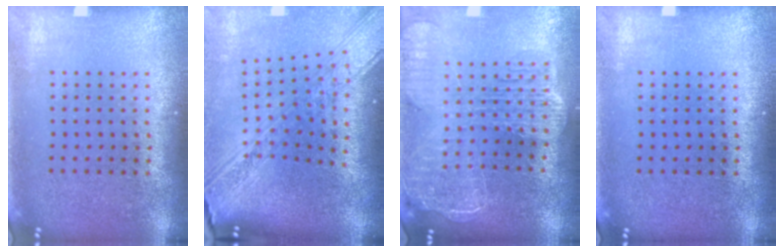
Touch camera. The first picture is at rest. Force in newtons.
{"total": 3.5, "press": 2.6, "slide": 2.4}
{"total": 2.7, "press": 2.3, "slide": 1.4}
{"total": 0.0}